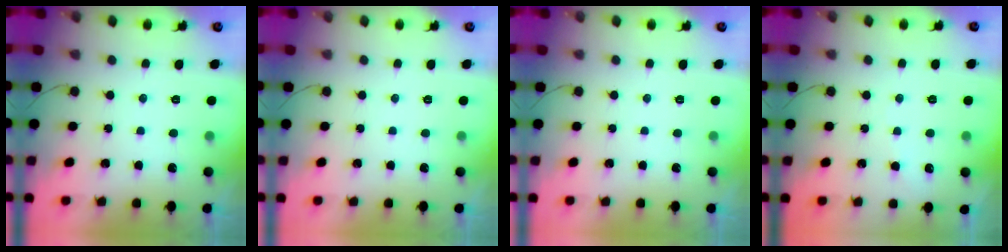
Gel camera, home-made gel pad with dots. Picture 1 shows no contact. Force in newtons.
{"total": 0.0}
{"total": 0.0}
{"total": 2.4, "press": 2.4, "slide": 0.3}